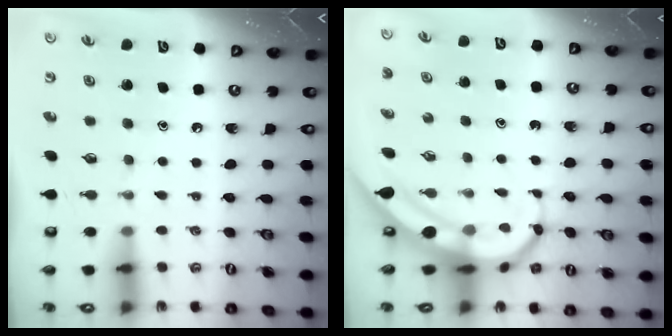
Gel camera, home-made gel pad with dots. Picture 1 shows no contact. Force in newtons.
{"total": 7.1, "press": 7.1, "slide": 0.8}